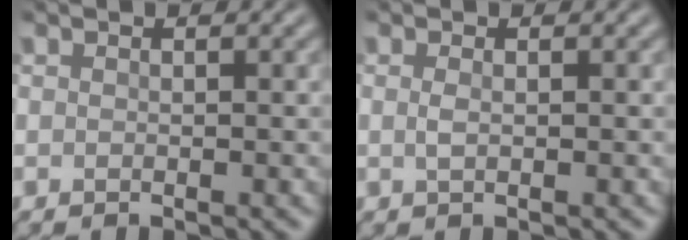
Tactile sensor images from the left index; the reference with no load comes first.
{"total": 0.7, "force": [0.3, 0.2, 0.6], "torque": [-0.015, 0.005, 0.005]}